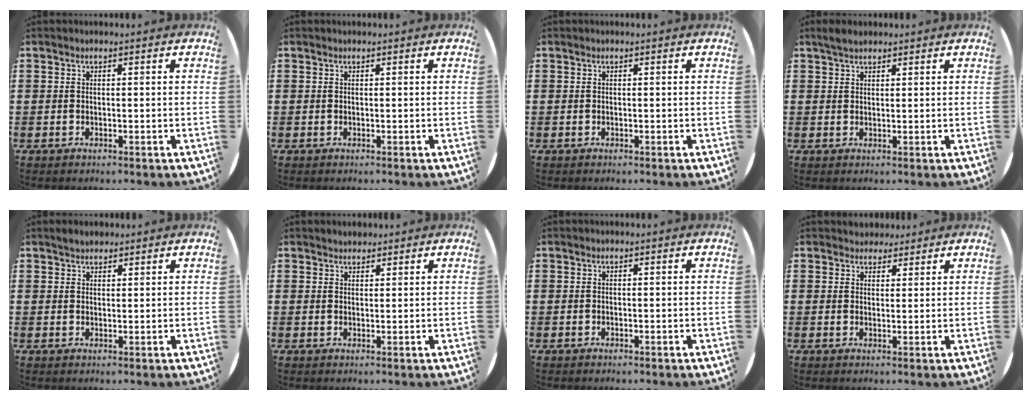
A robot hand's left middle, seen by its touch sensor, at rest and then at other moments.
{"total": 0.0}
{"total": 0.0}
{"total": 2.0, "force": [1.7, 0.6, 0.7], "torque": [-0.009, 0.003, 0.031]}
{"total": 1.7, "force": [1.6, 0.5, 0.3], "torque": [0.000, 0.002, 0.029]}
{"total": 1.4, "force": [1.4, 0.4, -0.1], "torque": [0.001, 0.004, 0.027]}
{"total": 0.0}
{"total": 2.6, "force": [2.5, 0.9, -0.1], "torque": [0.006, -0.004, 0.045]}